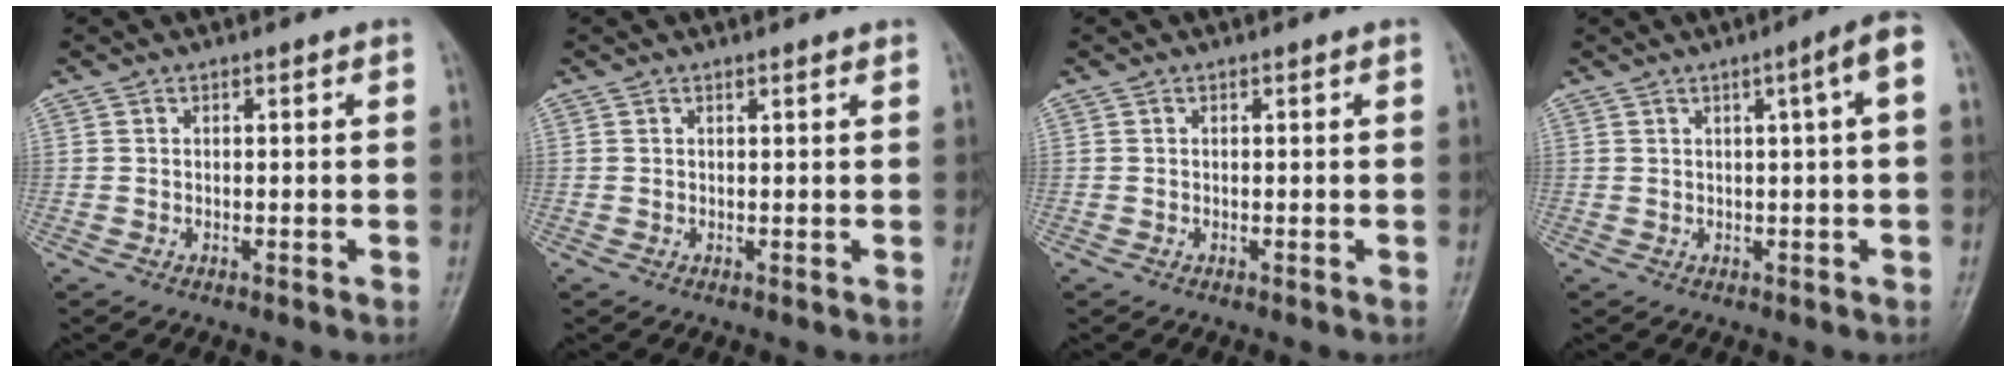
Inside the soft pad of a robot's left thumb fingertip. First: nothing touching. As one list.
[{"total": 0.7, "force": [0.5, 0.1, 0.5], "torque": [-0.007, -0.001, 0.008]}, {"total": 0.0}, {"total": 5.0, "force": [1.0, 0.2, 4.9], "torque": [-0.072, 0.014, 0.014]}]